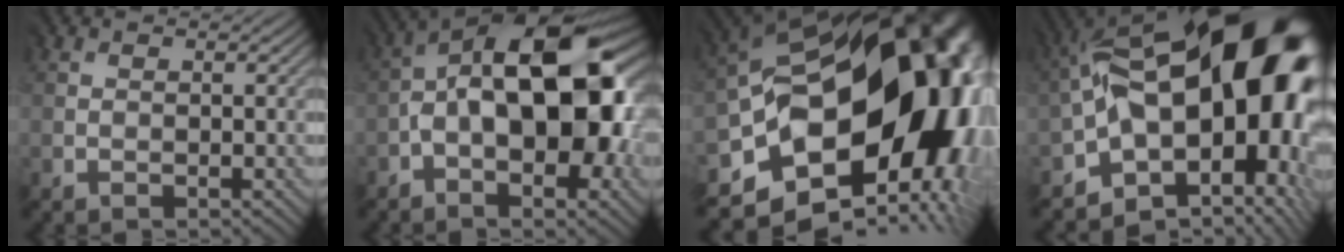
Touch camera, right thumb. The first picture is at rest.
{"total": 18.9, "force": [-0.7, 9.4, 16.4], "torque": [-0.249, 0.027, -0.029]}
{"total": 22.0, "force": [-4.0, 16.2, 14.3], "torque": [-0.231, -0.062, -0.051]}
{"total": 19.7, "force": [0.3, 12.7, 15.1], "torque": [-0.219, -0.033, 0.034]}